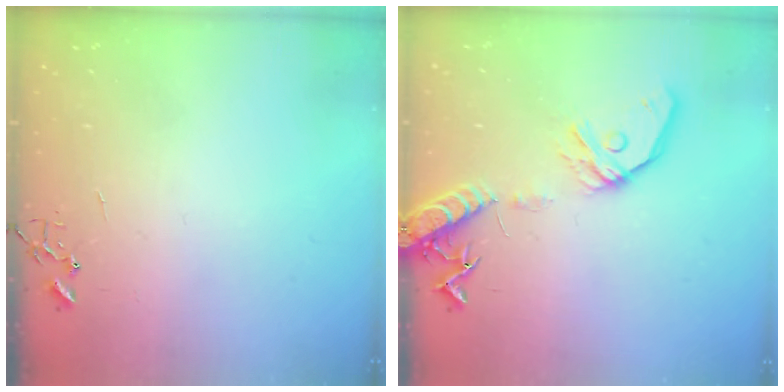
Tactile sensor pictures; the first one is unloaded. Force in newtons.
{"total": 15.4, "press": 15.2, "slide": 2.8}